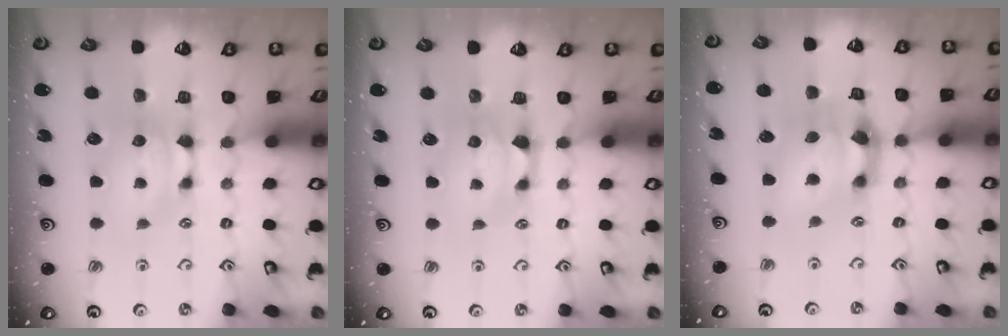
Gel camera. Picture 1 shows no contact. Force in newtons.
{"total": 0.6, "press": 0.1, "slide": 0.6}
{"total": 4.7, "press": 4.1, "slide": 2.4}